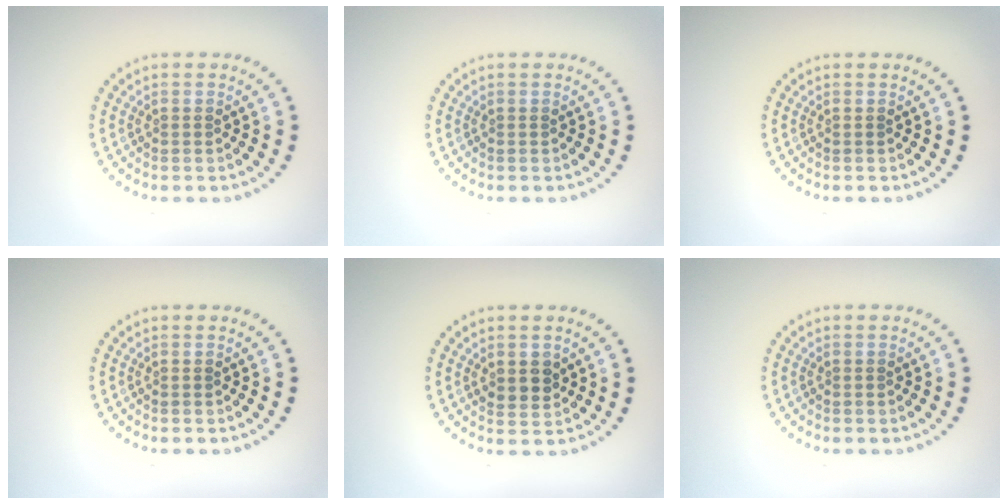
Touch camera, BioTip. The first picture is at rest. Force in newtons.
{"total": 0.0}
{"total": 0.0}
{"total": 0.0}
{"total": 1.9, "press": 1.8, "slide": 0.6}
{"total": 0.0}